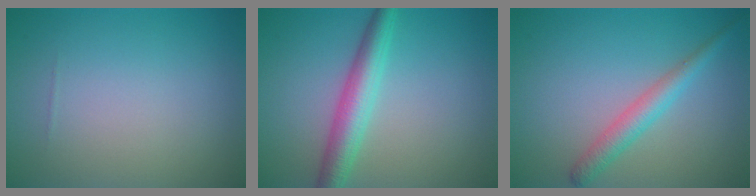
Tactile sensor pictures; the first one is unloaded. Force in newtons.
{"total": 4.1, "press": 4.1, "slide": 0.0}
{"total": 2.7, "press": 2.7, "slide": 0.1}